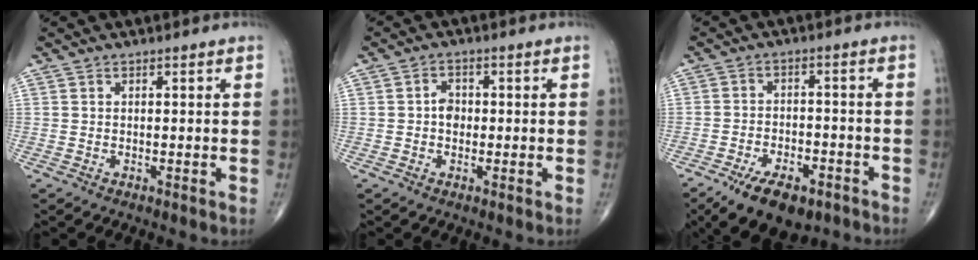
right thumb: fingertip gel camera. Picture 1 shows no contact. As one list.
[{"total": 2.8, "force": [-0.2, 2.2, 1.7], "torque": [-0.016, 0.005, -0.009]}, {"total": 12.0, "force": [-7.8, 5.7, 7.1], "torque": [-0.097, 0.032, -0.121]}]